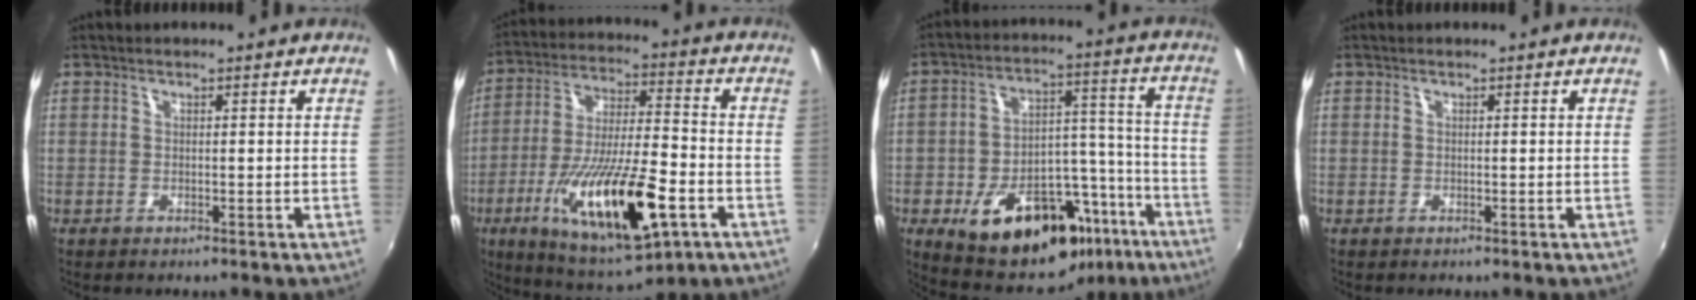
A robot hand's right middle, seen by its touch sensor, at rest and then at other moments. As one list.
[{"total": 21.6, "force": [-8.4, 6.0, 18.9], "torque": [-0.349, -0.037, -0.135]}, {"total": 22.3, "force": [-13.3, 11.6, 13.7], "torque": [-0.233, 0.032, -0.173]}, {"total": 0.0}]